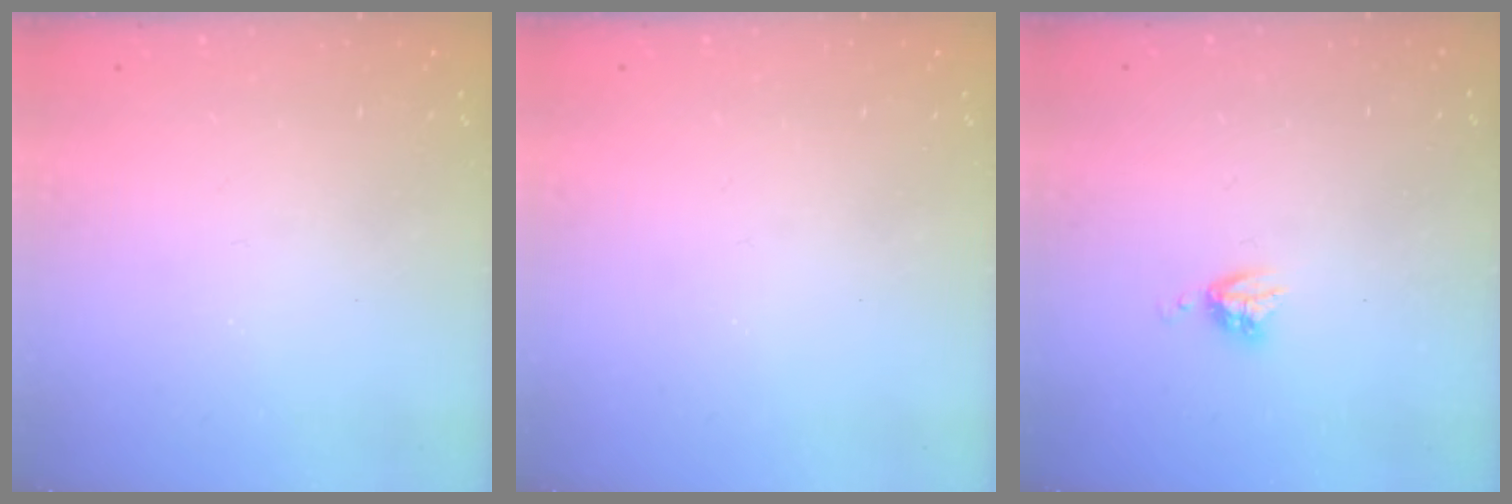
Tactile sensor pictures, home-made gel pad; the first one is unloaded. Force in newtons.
{"total": 0.0}
{"total": 4.0, "press": 3.9, "slide": 0.5}